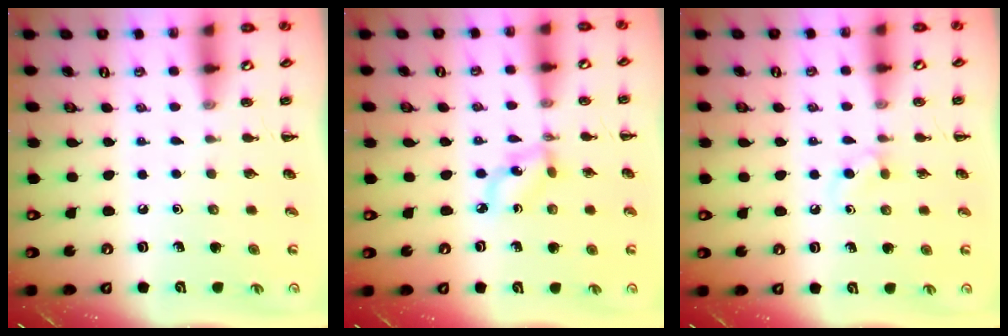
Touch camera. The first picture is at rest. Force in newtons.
{"total": 4.0, "press": 3.9, "slide": 1.0}
{"total": 2.9, "press": 2.6, "slide": 1.3}